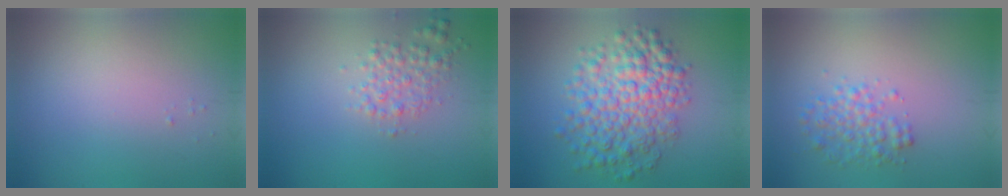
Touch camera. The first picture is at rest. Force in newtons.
{"total": 2.2, "press": 2.2, "slide": 0.0}
{"total": 7.0, "press": 7.0, "slide": 0.2}
{"total": 2.4, "press": 2.4, "slide": 0.1}